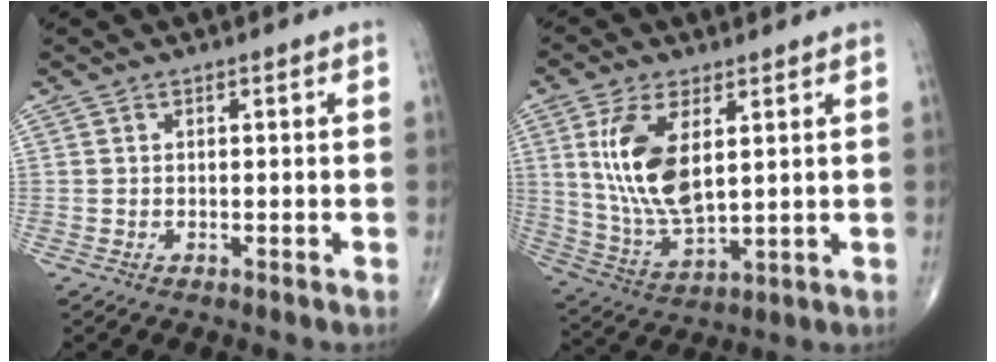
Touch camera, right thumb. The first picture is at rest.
{"total": 13.9, "force": [3.7, 6.6, 11.7], "torque": [-0.235, -0.021, 0.085]}